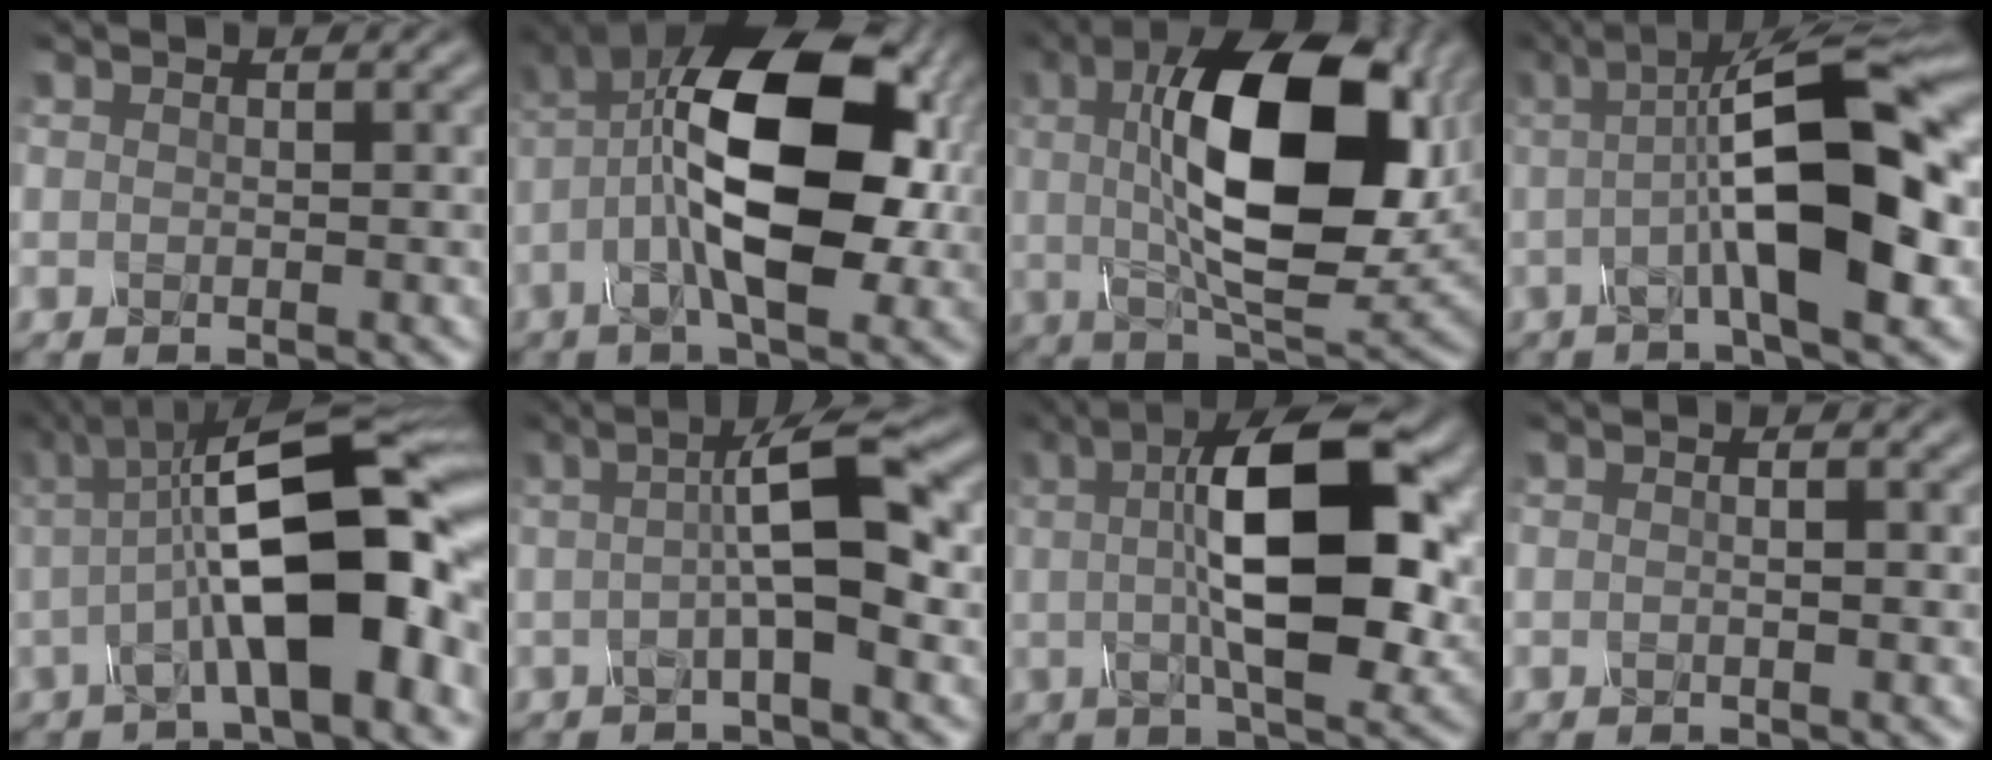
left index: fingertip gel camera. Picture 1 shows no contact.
{"total": 13.9, "force": [-0.2, 6.5, 12.3], "torque": [-0.212, 0.021, -0.016]}
{"total": 14.5, "force": [2.7, 6.3, 12.8], "torque": [-0.207, 0.009, 0.041]}
{"total": 11.7, "force": [0.1, 3.0, 11.3], "torque": [-0.166, 0.024, -0.010]}
{"total": 12.6, "force": [-0.5, 4.2, 11.9], "torque": [-0.183, 0.012, -0.016]}
{"total": 6.2, "force": [0.4, 1.2, 6.1], "torque": [-0.095, 0.015, -0.001]}
{"total": 13.1, "force": [2.2, 4.5, 12.1], "torque": [-0.184, 0.009, 0.031]}
{"total": 2.6, "force": [0.7, 1.3, 2.1], "torque": [-0.002, 0.007, -0.019]}